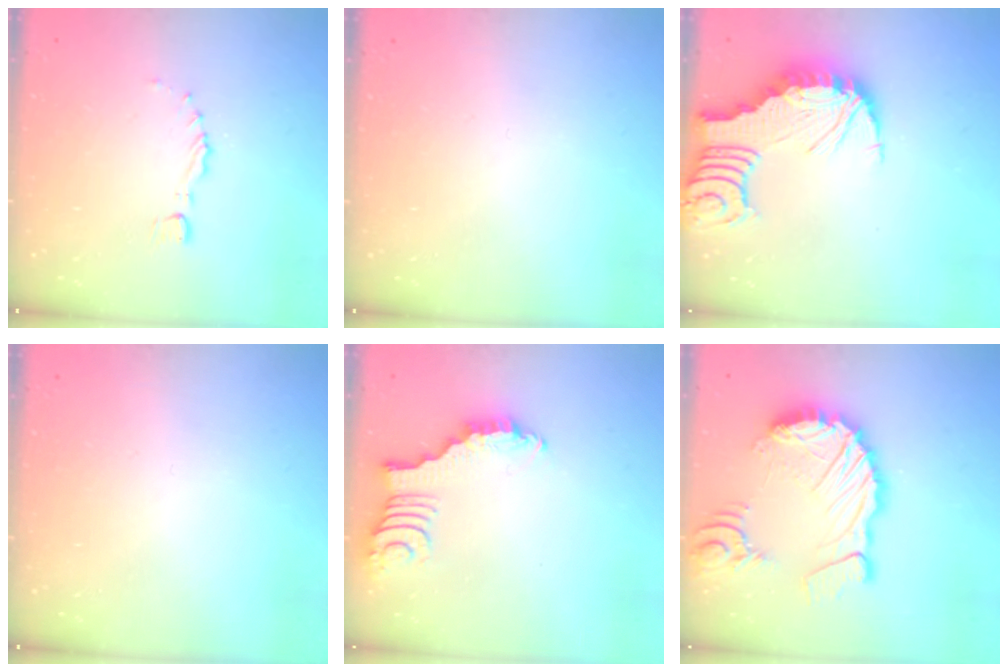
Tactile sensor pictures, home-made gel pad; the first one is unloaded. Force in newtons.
{"total": 0.0}
{"total": 3.3, "press": 3.3, "slide": 0.4}
{"total": 0.0}
{"total": 2.3, "press": 2.3, "slide": 0.3}
{"total": 17.2, "press": 17.0, "slide": 2.3}